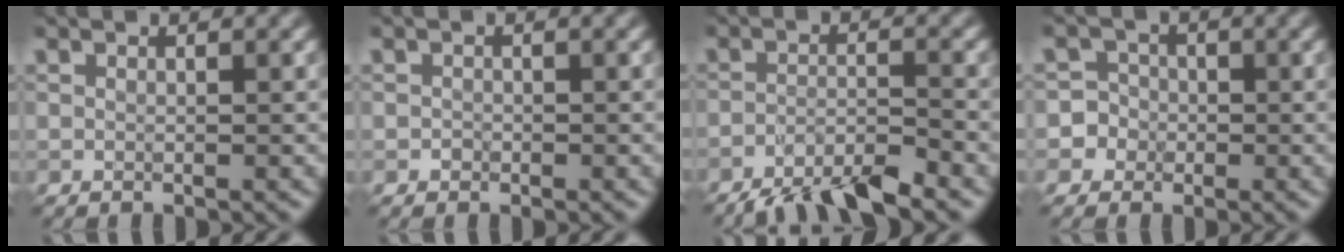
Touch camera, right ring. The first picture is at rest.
{"total": 0.5, "force": [-0.3, 0.5, 0.1], "torque": [0.003, -0.004, -0.005]}
{"total": 5.8, "force": [-4.7, 1.0, 3.2], "torque": [-0.052, -0.004, -0.086]}
{"total": 4.5, "force": [-1.5, 4.2, 0.4], "torque": [0.016, 0.014, -0.048]}